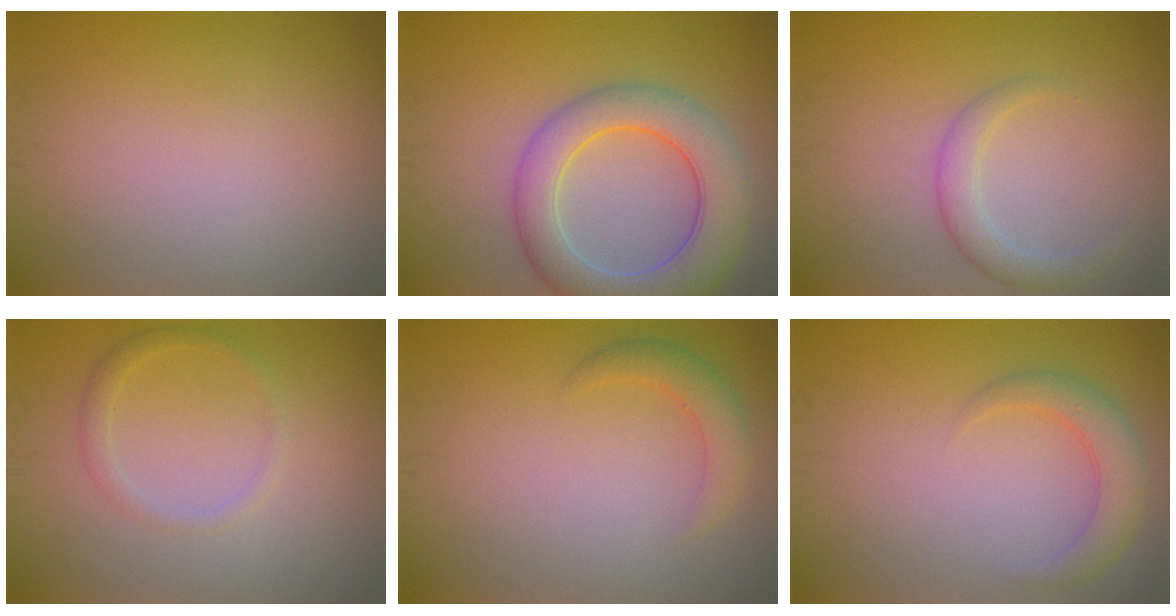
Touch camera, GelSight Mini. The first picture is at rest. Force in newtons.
{"total": 7.6, "press": 7.5, "slide": 0.4}
{"total": 2.4, "press": 2.4, "slide": 0.1}
{"total": 1.4, "press": 1.4, "slide": 0.0}
{"total": 2.3, "press": 2.3, "slide": 0.0}
{"total": 3.0, "press": 3.0, "slide": 0.1}